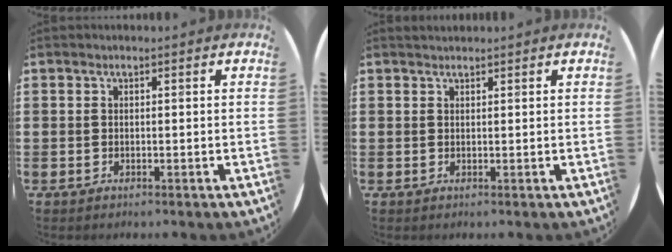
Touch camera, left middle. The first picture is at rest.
{"total": 0.6, "force": [0.6, 0.1, 0.0], "torque": [0.002, 0.002, 0.011]}